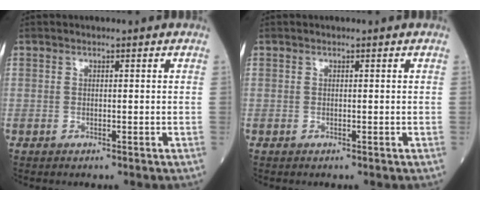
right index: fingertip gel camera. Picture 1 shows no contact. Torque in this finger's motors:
{"motor_torque": [0.02, 0.01, 0.00, 0.01]}